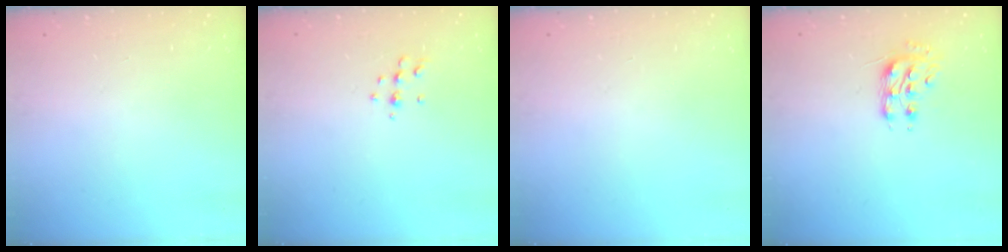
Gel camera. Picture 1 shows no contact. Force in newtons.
{"total": 5.7, "press": 5.6, "slide": 1.0}
{"total": 0.0}
{"total": 8.1, "press": 8.0, "slide": 1.0}